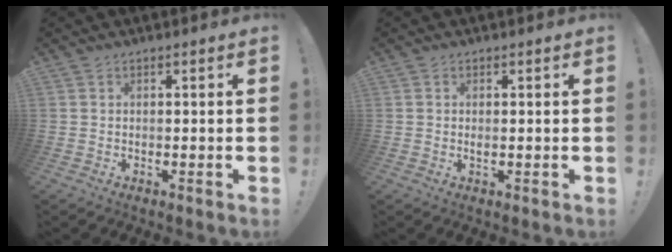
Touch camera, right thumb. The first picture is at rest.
{"total": 0.6, "force": [0.2, 0.0, 0.6], "torque": [-0.004, -0.003, 0.003]}